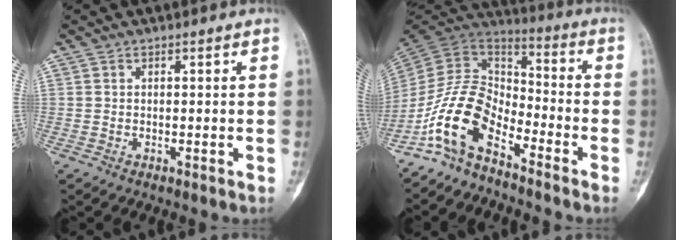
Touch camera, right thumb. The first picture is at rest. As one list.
[{"total": 12.9, "force": [-8.2, 6.4, 7.6], "torque": [-0.138, 0.084, -0.173]}]